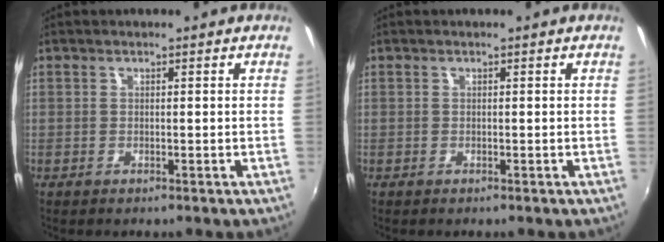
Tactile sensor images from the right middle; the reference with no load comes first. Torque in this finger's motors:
{"motor_torque": [0.04, -0.05, -0.05, 0.01]}